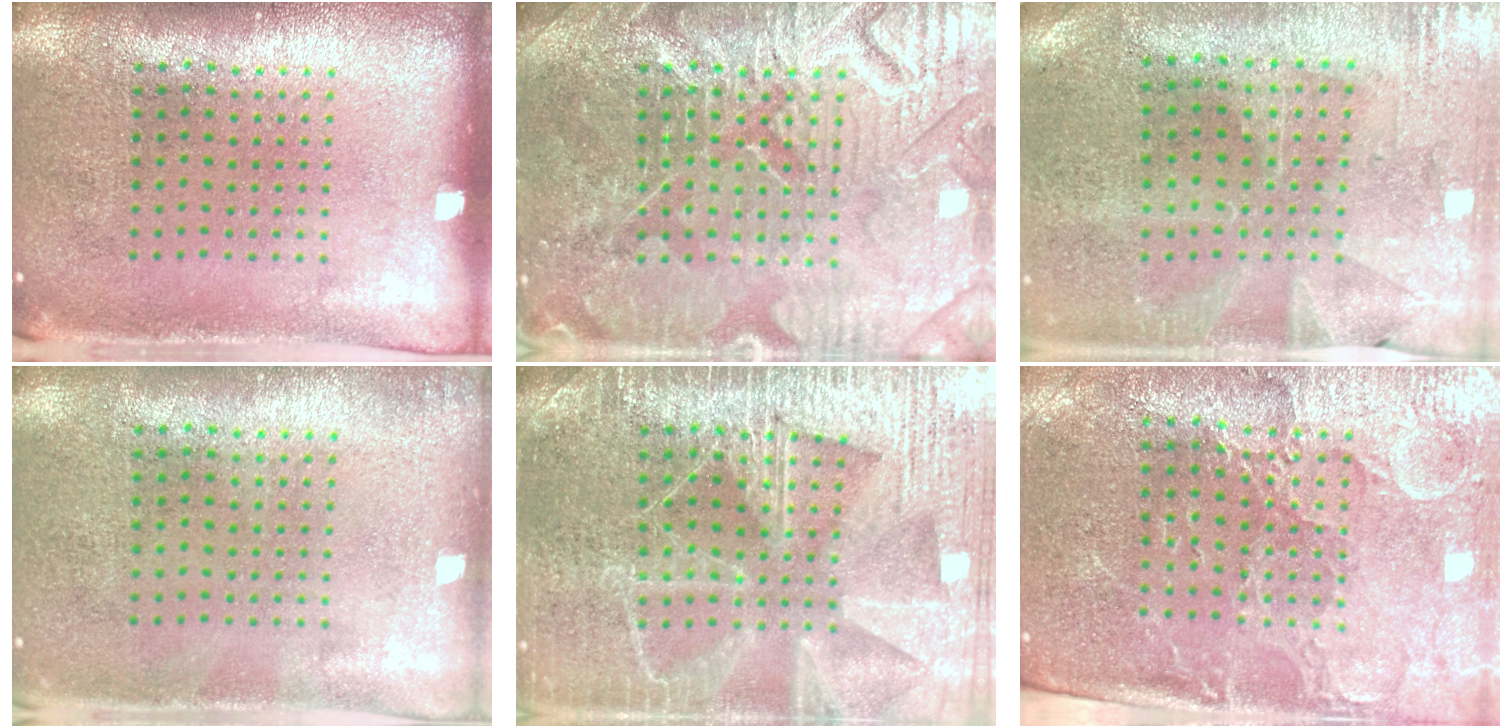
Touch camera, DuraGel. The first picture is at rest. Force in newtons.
{"total": 7.8, "press": 7.7, "slide": 1.0}
{"total": 0.5, "press": 0.3, "slide": 0.4}
{"total": 0.5, "press": 0.5, "slide": 0.1}
{"total": 6.5, "press": 6.4, "slide": 0.7}
{"total": 3.5, "press": 3.3, "slide": 1.2}